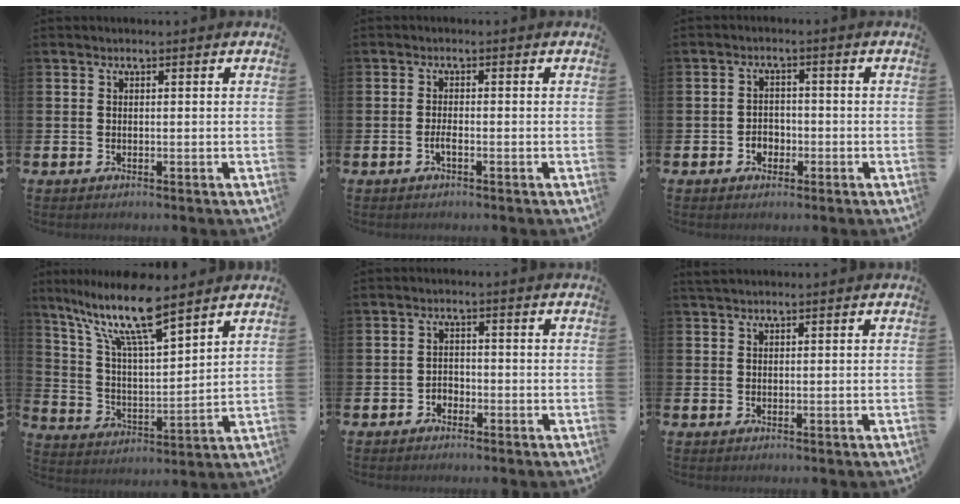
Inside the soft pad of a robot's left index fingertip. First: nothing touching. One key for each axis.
{"total": 1.3, "fx": -0.6, "fy": 0.3, "fz": 1.1, "tx": -0.030, "ty": 0.003, "tz": -0.010}
{"total": 2.3, "fx": -1.0, "fy": 1.9, "fz": 0.8, "tx": -0.011, "ty": 0.000, "tz": -0.026}
{"total": 12.0, "fx": 9.6, "fy": 2.1, "fz": 6.9, "tx": -0.162, "ty": -0.041, "tz": 0.167}
{"total": 1.7, "fx": -1.3, "fy": 1.1, "fz": 0.1, "tx": -0.015, "ty": 0.007, "tz": -0.027}
{"total": 1.2, "fx": 1.1, "fy": 0.3, "fz": 0.3, "tx": -0.005, "ty": 0.002, "tz": 0.020}